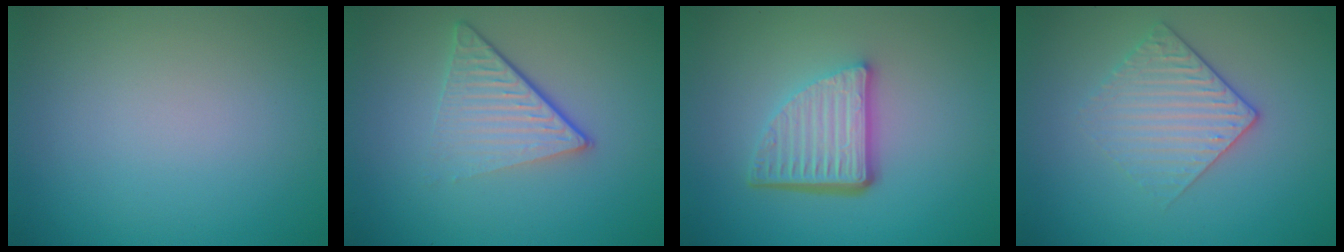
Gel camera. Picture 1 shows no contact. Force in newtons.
{"total": 4.9, "press": 3.0, "slide": 3.9}
{"total": 5.4, "press": 3.7, "slide": 3.9}
{"total": 2.9, "press": 2.6, "slide": 1.2}